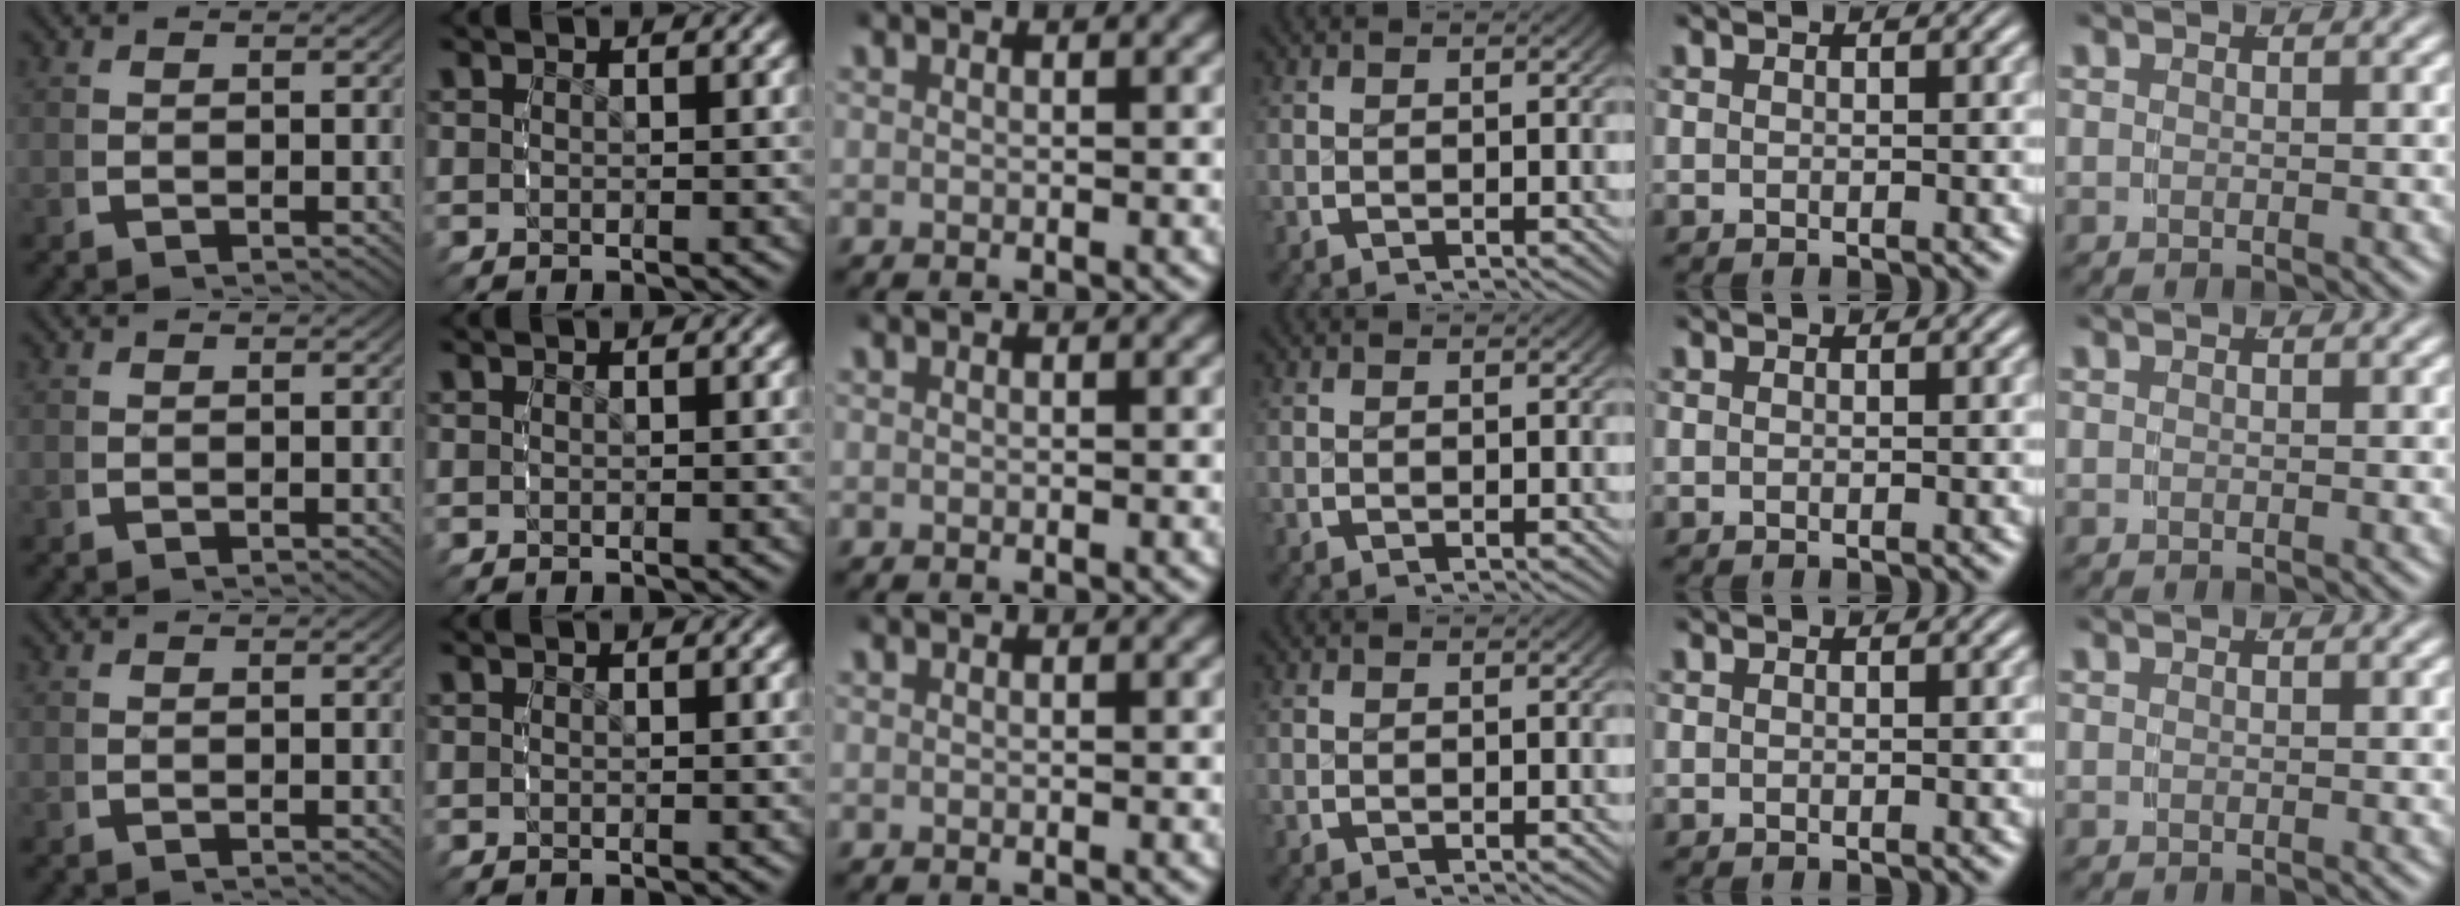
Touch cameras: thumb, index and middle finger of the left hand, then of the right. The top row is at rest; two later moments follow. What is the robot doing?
{"motion": "reach", "object": "shoes"}